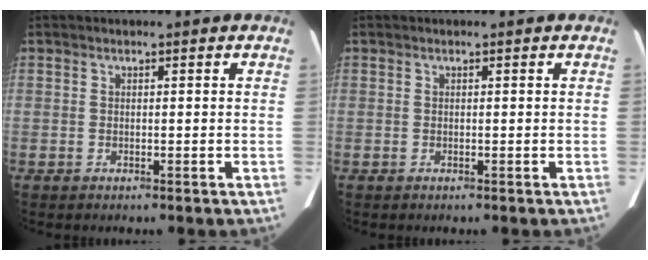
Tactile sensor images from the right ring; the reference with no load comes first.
{"total": 0.0}